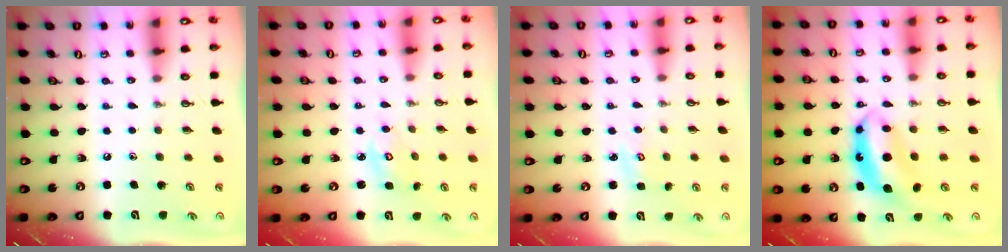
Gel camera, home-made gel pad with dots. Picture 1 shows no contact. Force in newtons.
{"total": 3.5, "press": 3.5, "slide": 0.4}
{"total": 2.6, "press": 2.6, "slide": 0.3}
{"total": 7.6, "press": 7.6, "slide": 0.8}